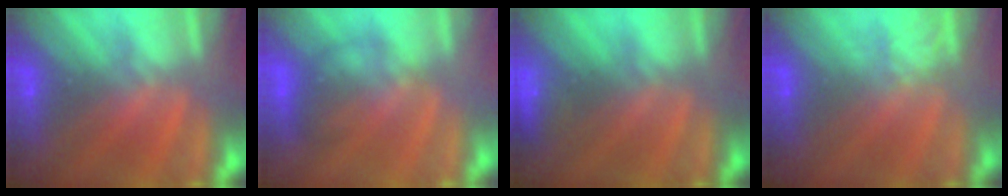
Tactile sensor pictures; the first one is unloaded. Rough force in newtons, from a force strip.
{"total": 1.7}
{"total": 2.3}
{"total": 1.8}